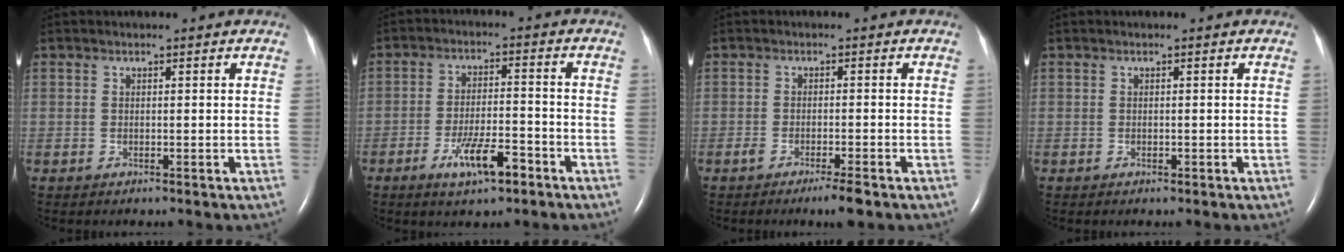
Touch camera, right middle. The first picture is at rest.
{"total": 7.3, "force": [-4.2, 1.6, 5.7], "torque": [-0.107, -0.006, -0.070]}
{"total": 3.1, "force": [-2.1, 0.1, 2.2], "torque": [-0.040, -0.005, -0.035]}
{"total": 0.0}